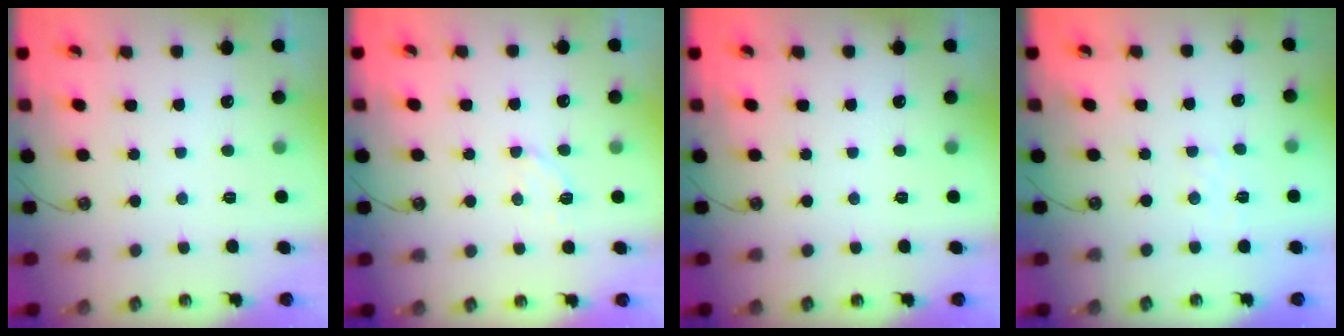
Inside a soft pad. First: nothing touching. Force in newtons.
{"total": 3.0, "press": 2.9, "slide": 0.7}
{"total": 0.0}
{"total": 3.1, "press": 3.1, "slide": 0.5}